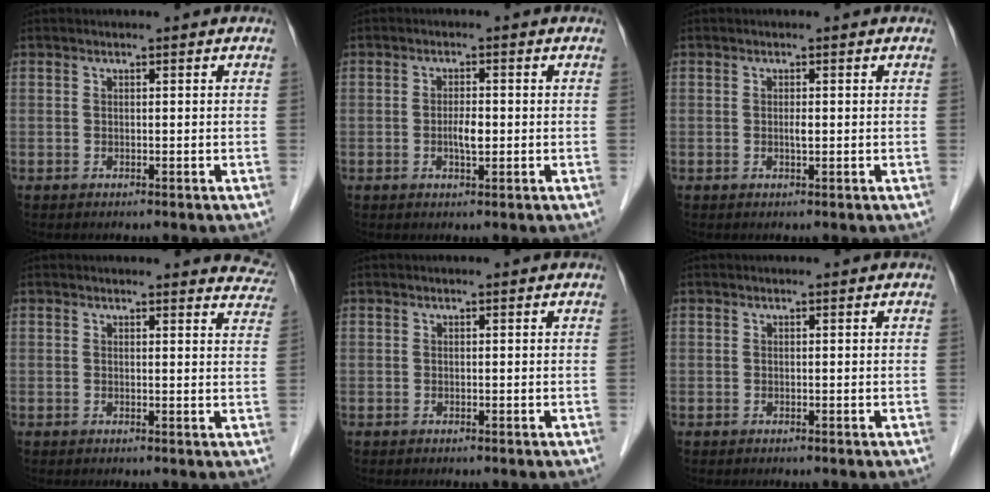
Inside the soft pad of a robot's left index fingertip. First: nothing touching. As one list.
[{"total": 2.5, "force": [-0.4, 0.7, 2.3], "torque": [-0.045, 0.001, -0.006]}, {"total": 0.8, "force": [0.0, 0.2, 0.8], "torque": [-0.014, -0.001, -0.001]}, {"total": 6.5, "force": [6.3, 1.4, 0.6], "torque": [0.020, -0.025, 0.033]}, {"total": 0.0}, {"total": 0.0}]